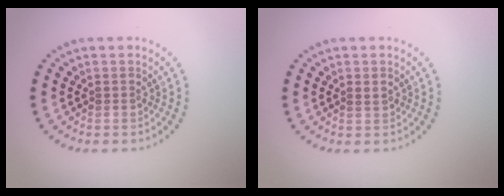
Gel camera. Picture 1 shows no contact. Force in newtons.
{"total": 0.8, "press": 0.8, "slide": 0.2}